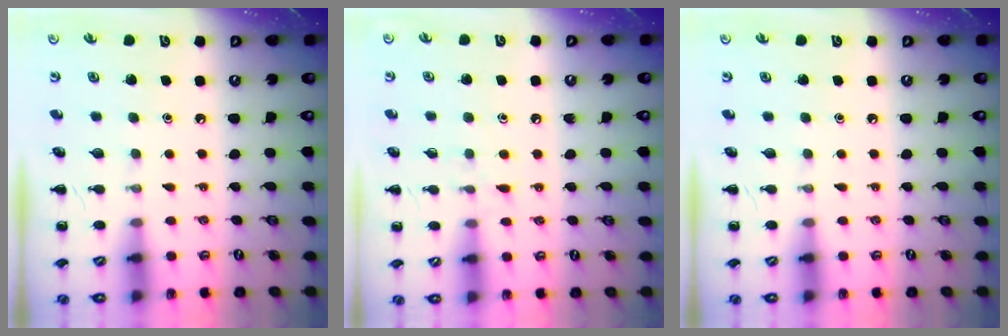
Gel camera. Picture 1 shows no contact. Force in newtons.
{"total": 5.3, "press": 5.0, "slide": 1.9}
{"total": 0.0}